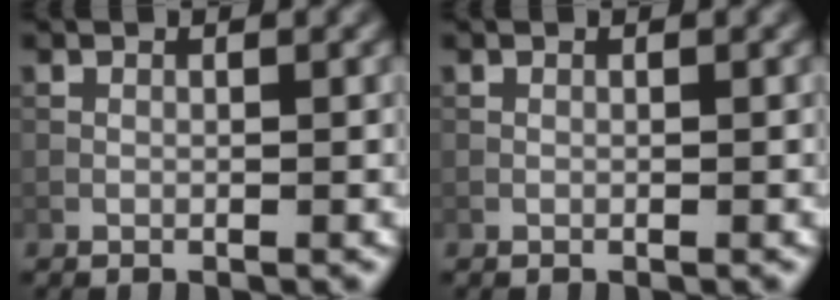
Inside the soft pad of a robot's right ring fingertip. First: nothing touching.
{"total": 0.0}